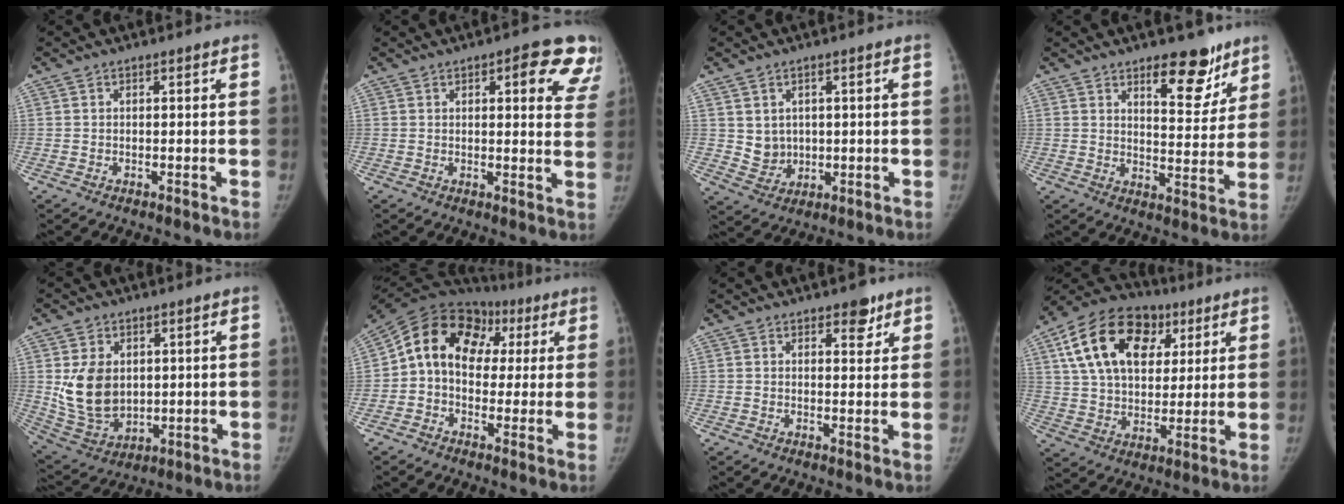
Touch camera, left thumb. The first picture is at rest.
{"total": 12.8, "force": [6.4, 4.6, 10.2], "torque": [-0.078, -0.024, 0.061]}
{"total": 4.8, "force": [0.9, 4.3, 1.9], "torque": [-0.013, -0.011, 0.030]}
{"total": 10.8, "force": [7.3, 4.6, 6.6], "torque": [-0.050, -0.049, 0.106]}
{"total": 12.1, "force": [2.0, 8.9, 7.9], "torque": [-0.113, -0.019, 0.063]}
{"total": 16.9, "force": [3.5, 12.8, 10.5], "torque": [-0.150, 0.052, 0.048]}
{"total": 3.6, "force": [2.4, 1.8, 2.0], "torque": [-0.005, -0.013, 0.032]}
{"total": 21.8, "force": [8.4, 14.6, 13.9], "torque": [-0.226, 0.008, 0.141]}